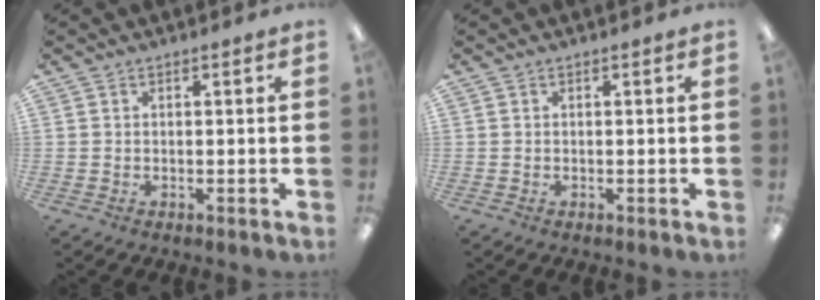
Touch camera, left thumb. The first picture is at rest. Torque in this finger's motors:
{"motor_torque": [0.01, 0.00, 0.00, 0.00, 0.00]}